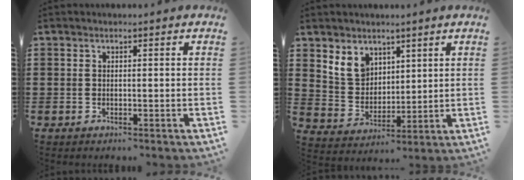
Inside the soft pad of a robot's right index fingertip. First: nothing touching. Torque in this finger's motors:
{"motor_torque": [0.64, 0.61, 0.17, 0.11]}